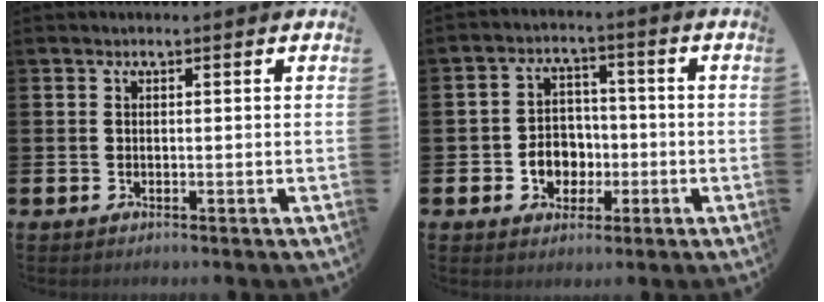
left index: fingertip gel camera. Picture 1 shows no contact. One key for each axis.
{"total": 4.9, "fx": -1.2, "fy": 4.4, "fz": 1.8, "tx": -0.027, "ty": 0.003, "tz": -0.029}